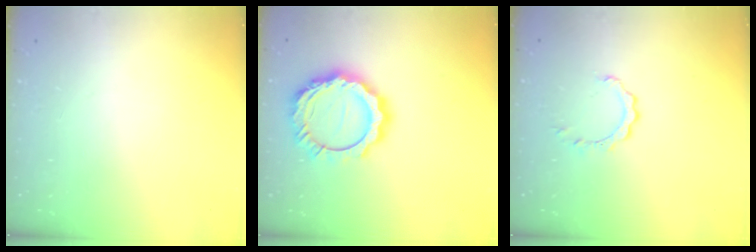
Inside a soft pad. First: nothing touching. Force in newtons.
{"total": 15.5, "press": 15.4, "slide": 1.4}
{"total": 2.2, "press": 2.2, "slide": 0.1}